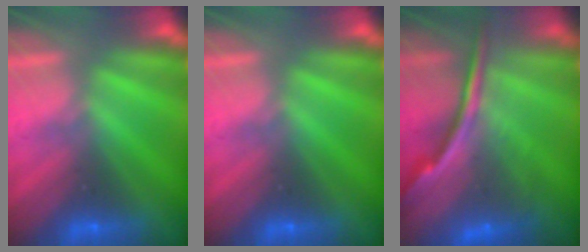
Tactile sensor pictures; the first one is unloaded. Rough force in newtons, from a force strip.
{"total": 0.0}
{"total": 5.8}